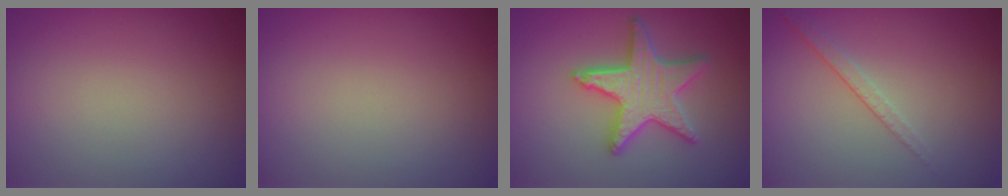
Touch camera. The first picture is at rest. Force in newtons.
{"total": 0.0}
{"total": 5.2, "press": 5.1, "slide": 0.8}
{"total": 1.6, "press": 1.0, "slide": 1.3}